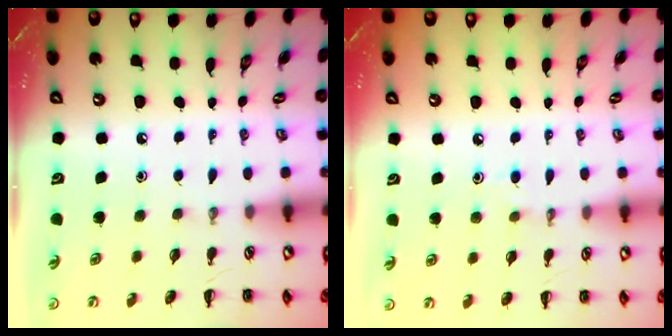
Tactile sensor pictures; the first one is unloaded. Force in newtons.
{"total": 2.7, "press": 2.5, "slide": 0.9}